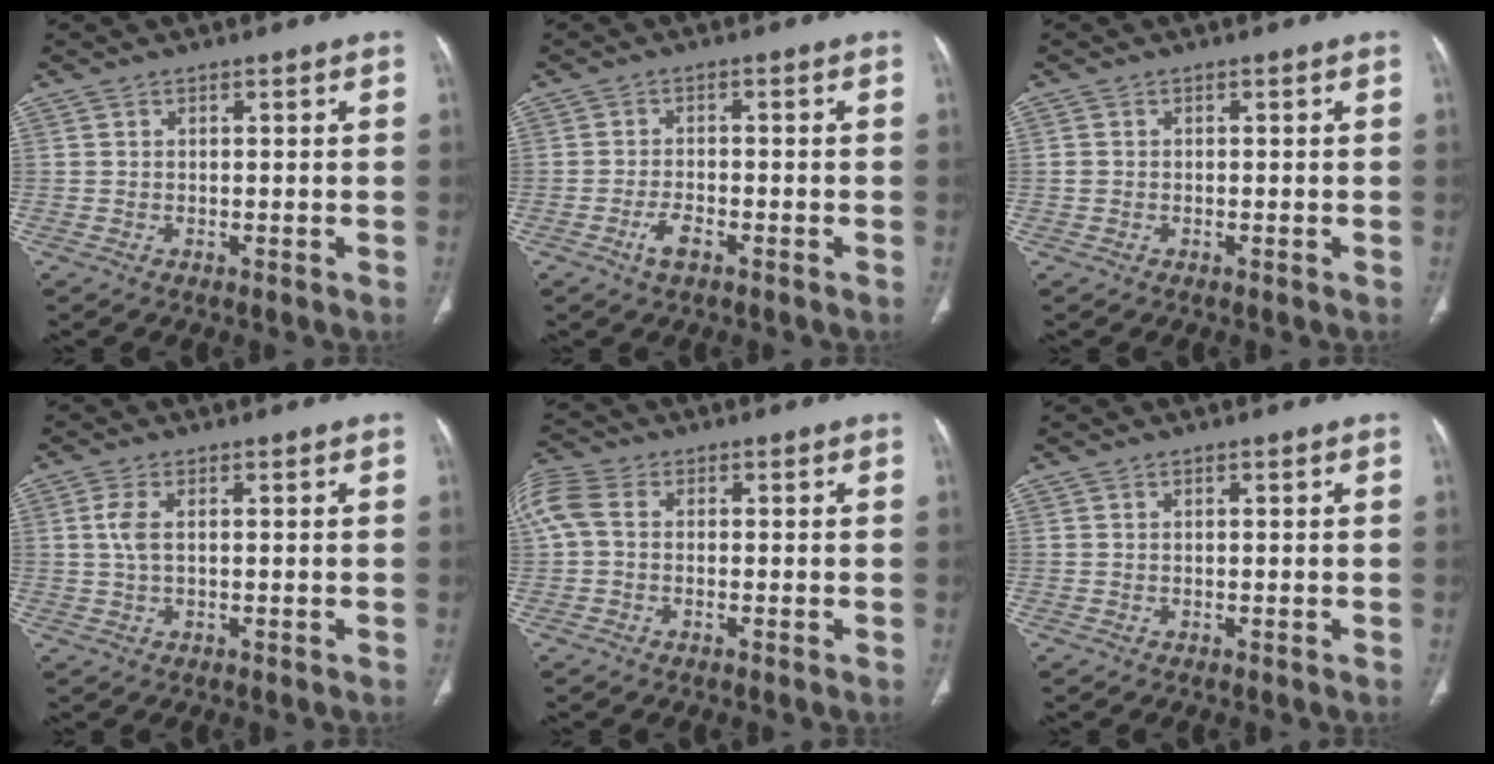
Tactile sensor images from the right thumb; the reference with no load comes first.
{"total": 3.3, "force": [-1.8, 1.3, 2.3], "torque": [-0.046, 0.012, -0.034]}
{"total": 0.7, "force": [-0.1, 0.6, 0.3], "torque": [-0.006, 0.002, -0.003]}
{"total": 3.1, "force": [0.4, 1.3, 2.7], "torque": [-0.072, 0.004, 0.009]}
{"total": 8.0, "force": [0.5, 5.7, 5.5], "torque": [-0.141, 0.022, 0.007]}
{"total": 0.0}